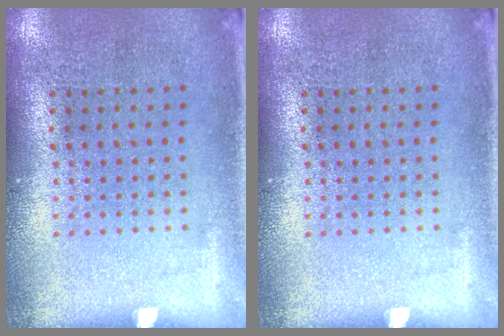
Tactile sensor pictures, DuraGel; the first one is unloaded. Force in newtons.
{"total": 0.0}